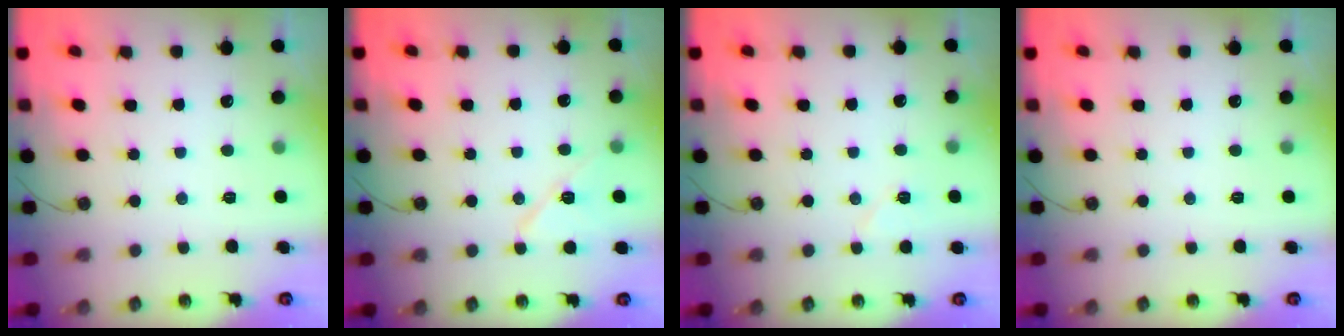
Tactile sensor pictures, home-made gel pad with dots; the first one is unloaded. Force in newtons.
{"total": 9.1, "press": 9.0, "slide": 1.7}
{"total": 4.6, "press": 4.5, "slide": 1.1}
{"total": 0.0}